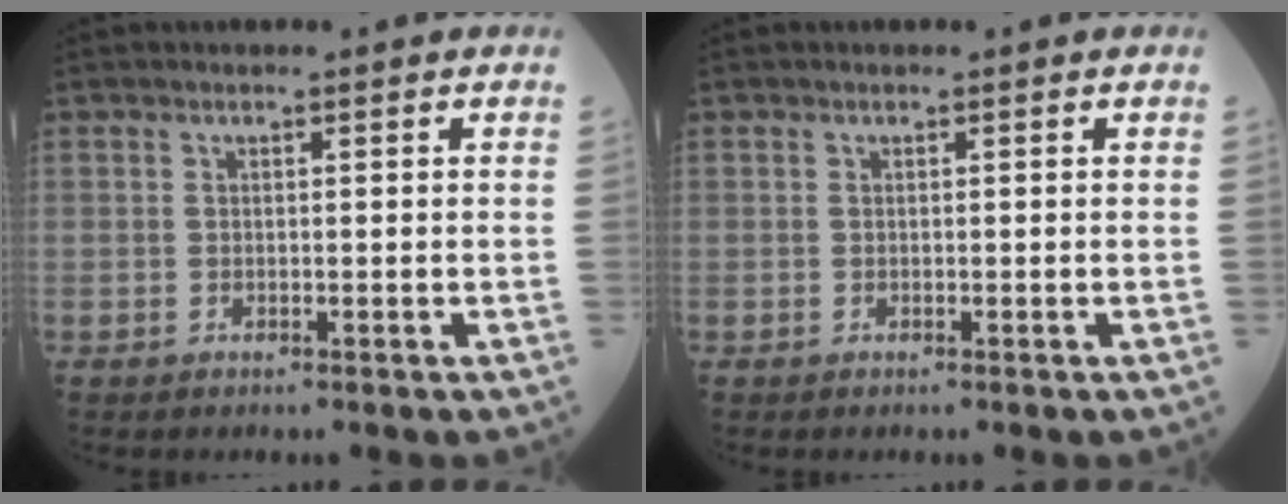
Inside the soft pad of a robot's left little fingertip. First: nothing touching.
{"total": 0.0}